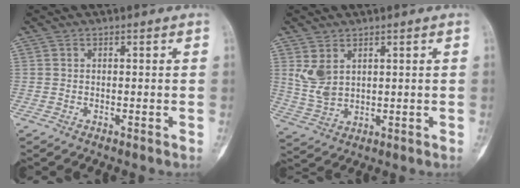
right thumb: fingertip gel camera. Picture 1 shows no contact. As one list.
[{"total": 6.1, "force": [2.5, 3.7, 4.1], "torque": [-0.080, -0.011, 0.065]}]